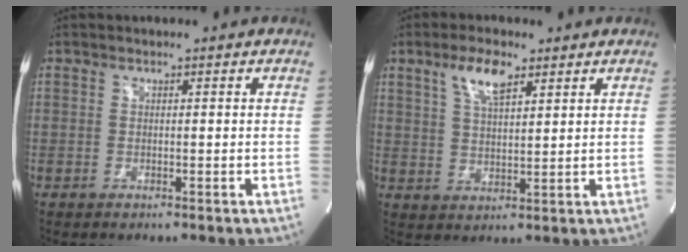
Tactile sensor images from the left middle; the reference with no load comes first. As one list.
[{"total": 6.1, "force": [3.5, 1.9, 4.6], "torque": [-0.092, 0.005, 0.068]}]